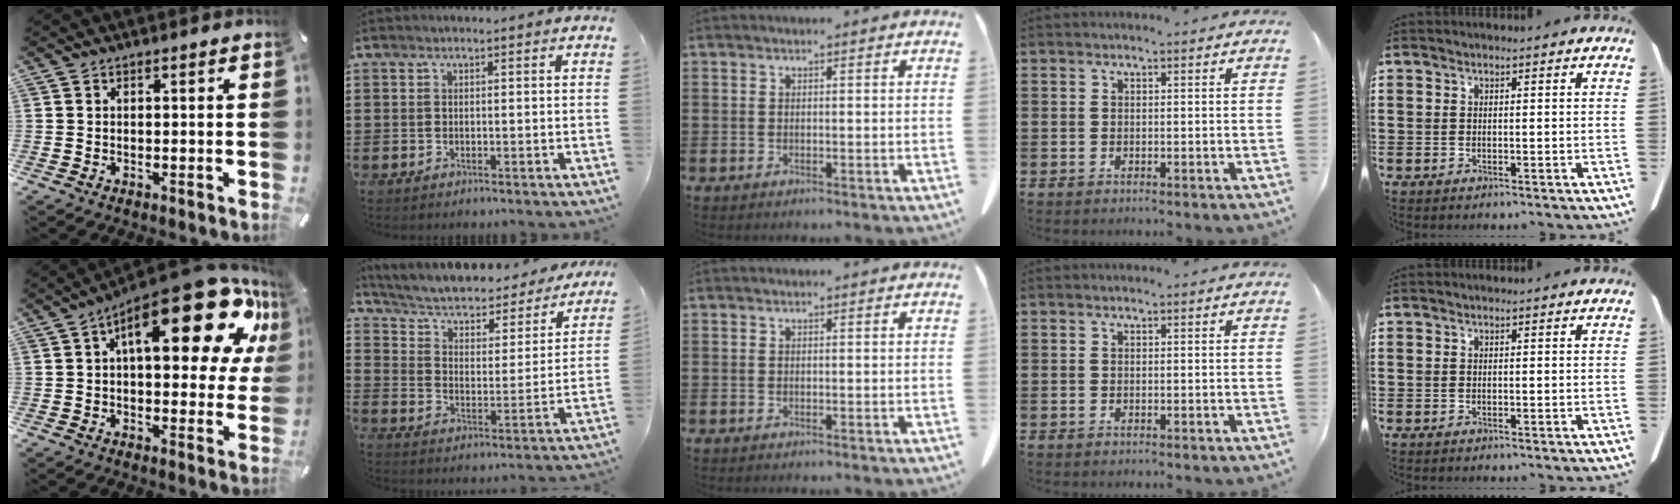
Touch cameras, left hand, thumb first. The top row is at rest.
{"thumb": {"total": 25.4, "force": [10.6, 10.4, 20.6], "torque": [-0.283, -0.060, 0.173]}, "index": {"total": 3.8, "force": [2.9, 1.7, 1.7], "torque": [-0.051, -0.025, 0.039]}}